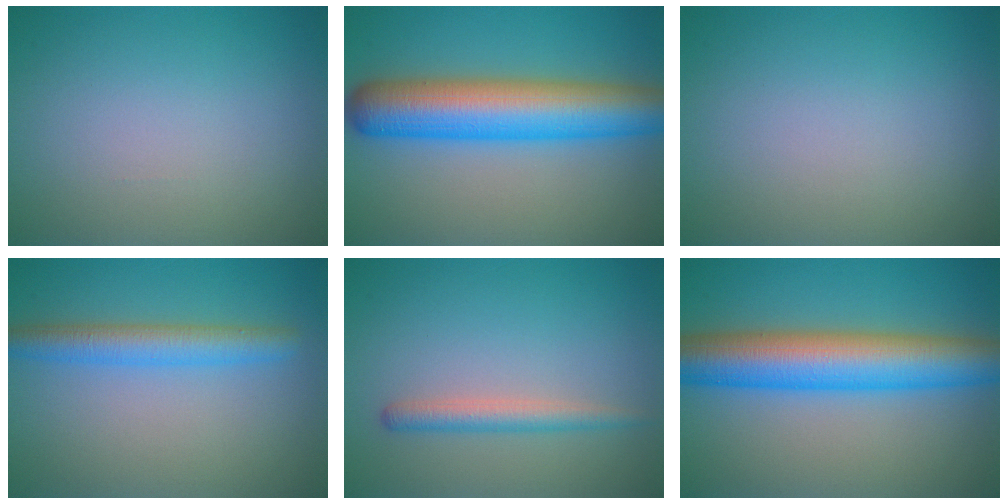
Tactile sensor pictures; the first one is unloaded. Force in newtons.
{"total": 9.8, "press": 9.8, "slide": 0.2}
{"total": 0.0}
{"total": 3.7, "press": 3.7, "slide": 0.2}
{"total": 2.2, "press": 2.2, "slide": 0.0}
{"total": 9.7, "press": 9.7, "slide": 0.1}